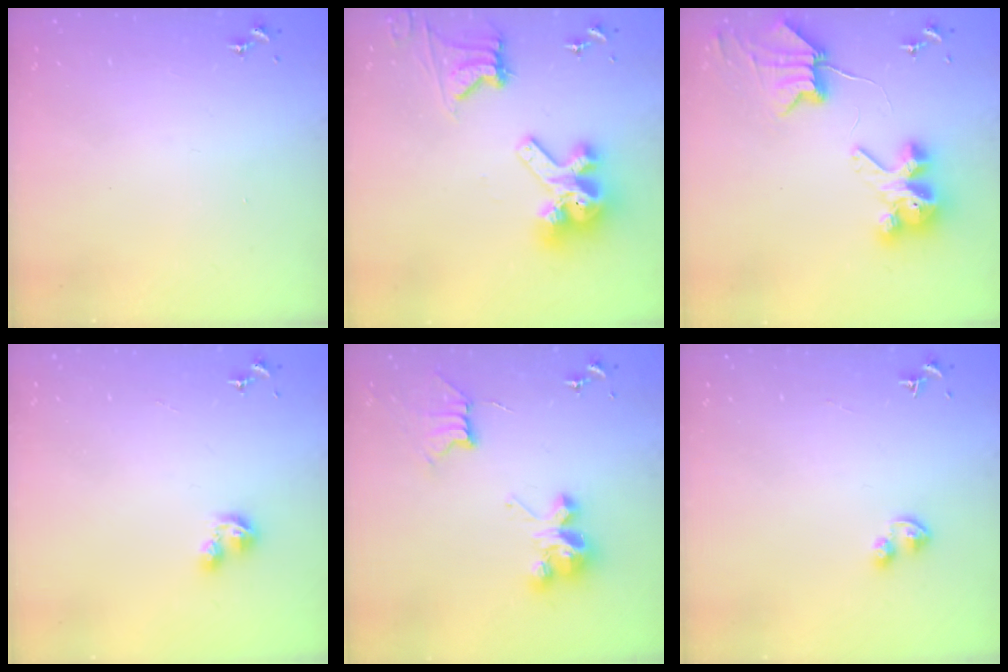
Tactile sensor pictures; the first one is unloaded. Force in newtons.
{"total": 14.0, "press": 14.0, "slide": 1.2}
{"total": 8.1, "press": 8.1, "slide": 1.2}
{"total": 2.6, "press": 2.6, "slide": 0.3}
{"total": 9.0, "press": 9.0, "slide": 0.6}
{"total": 4.8, "press": 4.8, "slide": 0.5}